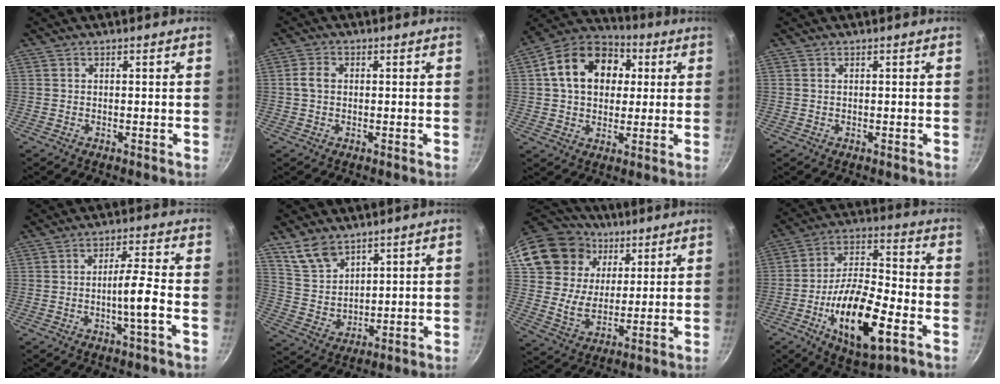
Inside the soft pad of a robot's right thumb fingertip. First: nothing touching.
{"total": 3.0, "force": [0.2, 2.3, 2.0], "torque": [-0.039, 0.010, -0.001]}
{"total": 16.9, "force": [3.8, 12.6, 10.6], "torque": [-0.154, 0.025, 0.049]}
{"total": 0.0}
{"total": 6.2, "force": [-1.8, -0.2, 5.9], "torque": [-0.106, 0.017, -0.033]}
{"total": 8.4, "force": [5.8, 4.9, 3.5], "torque": [-0.047, -0.027, 0.126]}
{"total": 18.9, "force": [8.8, 15.0, 7.6], "torque": [-0.132, -0.002, 0.161]}
{"total": 19.3, "force": [-6.6, 7.5, 16.5], "torque": [-0.281, 0.031, -0.116]}